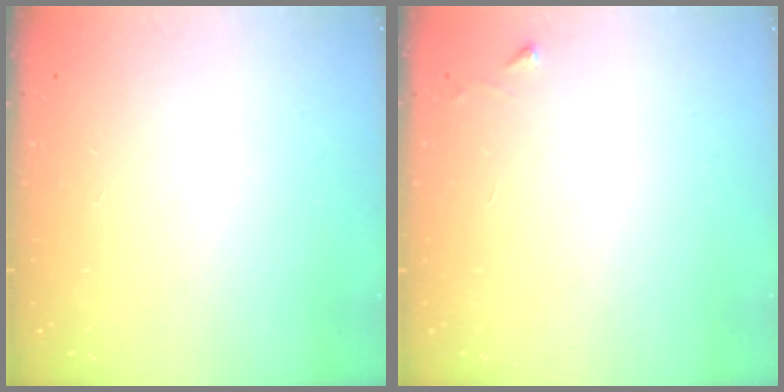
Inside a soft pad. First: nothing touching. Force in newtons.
{"total": 2.3, "press": 2.3, "slide": 0.4}